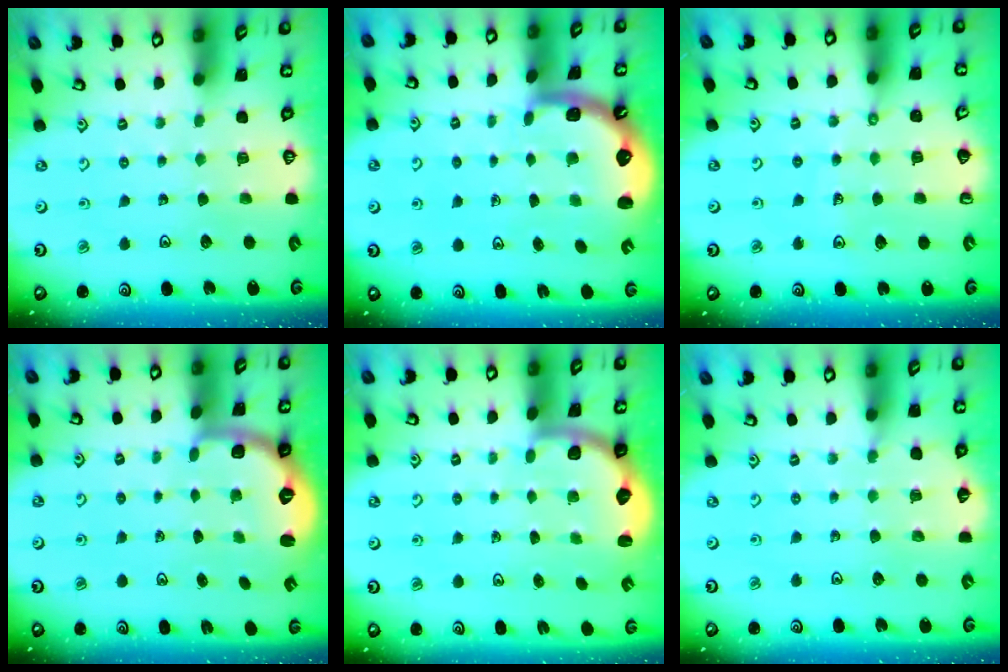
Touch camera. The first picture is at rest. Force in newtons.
{"total": 1.9, "press": 1.8, "slide": 0.6}
{"total": 4.2, "press": 4.0, "slide": 1.5}
{"total": 2.7, "press": 1.7, "slide": 2.1}
{"total": 2.4, "press": 2.1, "slide": 1.3}
{"total": 5.1, "press": 4.4, "slide": 2.5}